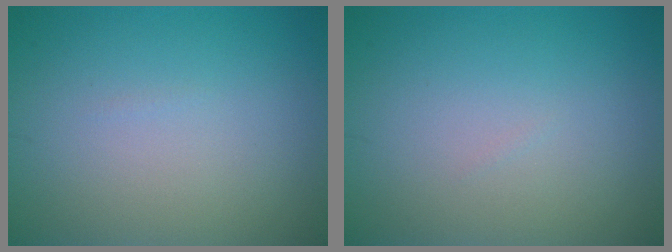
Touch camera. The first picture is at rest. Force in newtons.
{"total": 0.0}